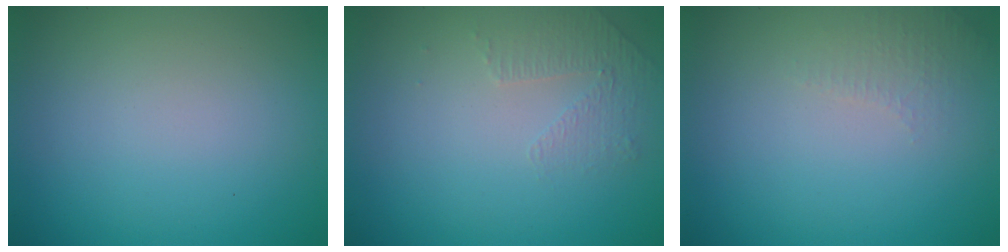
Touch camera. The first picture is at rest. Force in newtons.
{"total": 1.4, "press": 0.8, "slide": 1.1}
{"total": 1.4, "press": 1.3, "slide": 0.4}